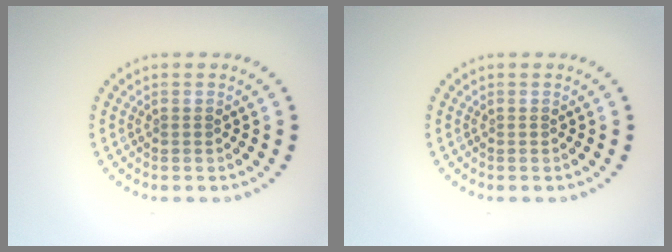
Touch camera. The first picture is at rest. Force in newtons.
{"total": 0.0}